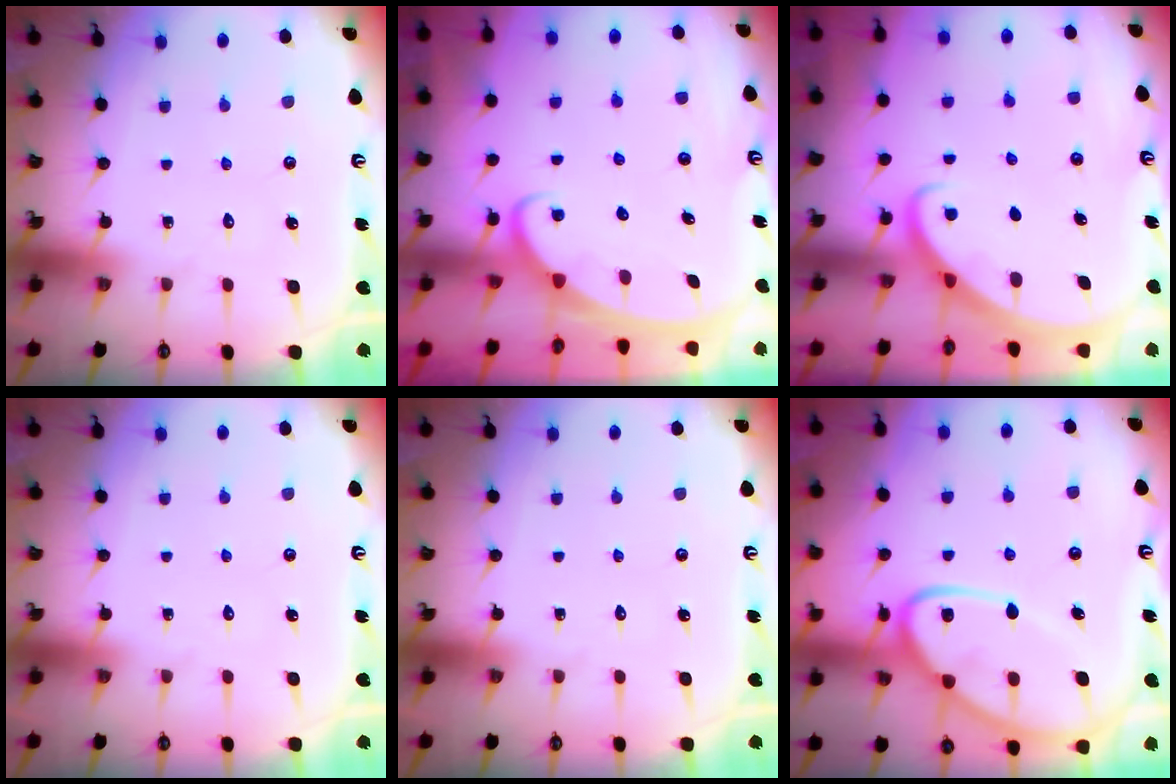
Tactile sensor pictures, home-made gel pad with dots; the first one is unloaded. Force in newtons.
{"total": 2.6, "press": 2.6, "slide": 0.3}
{"total": 2.9, "press": 2.9, "slide": 0.2}
{"total": 0.0}
{"total": 0.0}
{"total": 17.8, "press": 17.7, "slide": 1.5}